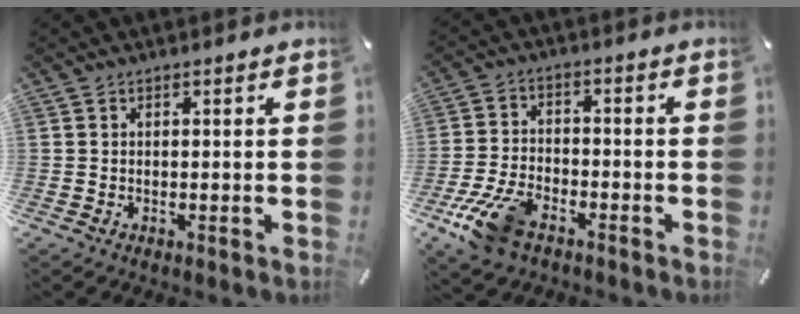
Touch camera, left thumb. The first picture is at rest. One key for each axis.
{"total": 10.2, "fx": -6.3, "fy": 5.3, "fz": 6.0, "tx": -0.125, "ty": 0.025, "tz": -0.116}